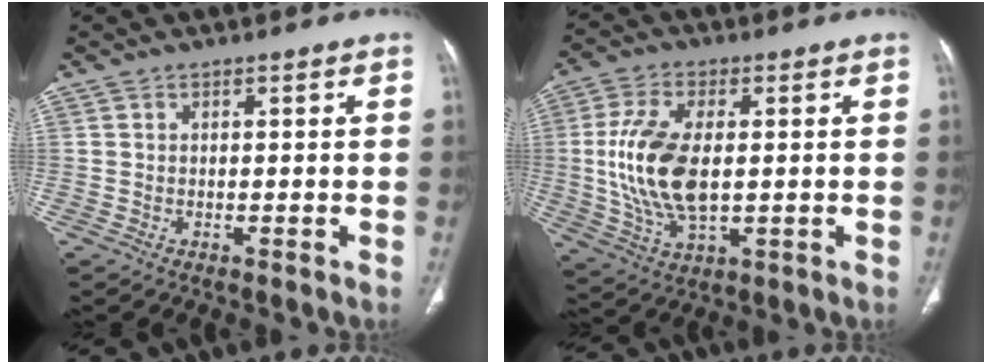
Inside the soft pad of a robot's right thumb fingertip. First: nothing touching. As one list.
[{"total": 14.2, "force": [0.5, 7.3, 12.2], "torque": [-0.253, -0.006, 0.015]}]